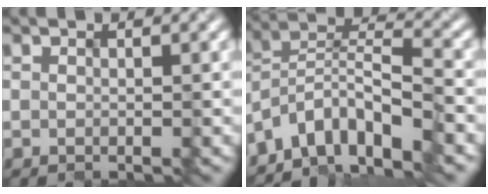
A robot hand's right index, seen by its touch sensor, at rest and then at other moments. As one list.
[{"total": 6.6, "force": [-5.3, 2.0, 3.3], "torque": [-0.044, 0.004, -0.112]}]